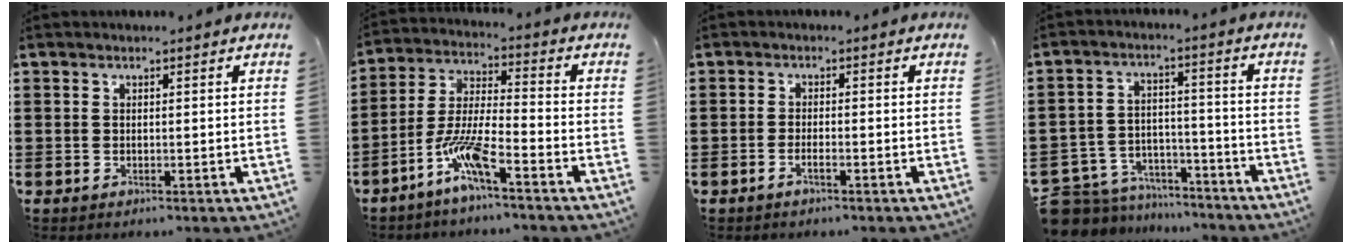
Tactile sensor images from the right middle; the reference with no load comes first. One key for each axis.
{"total": 8.2, "fx": -5.3, "fy": 1.0, "fz": 6.2, "tx": -0.140, "ty": -0.012, "tz": -0.104}
{"total": 1.4, "fx": -0.9, "fy": 0.2, "fz": 1.1, "tx": -0.019, "ty": -0.002, "tz": -0.017}
{"total": 6.5, "fx": -6.0, "fy": 2.4, "fz": 0.7, "tx": -0.034, "ty": 0.010, "tz": -0.123}